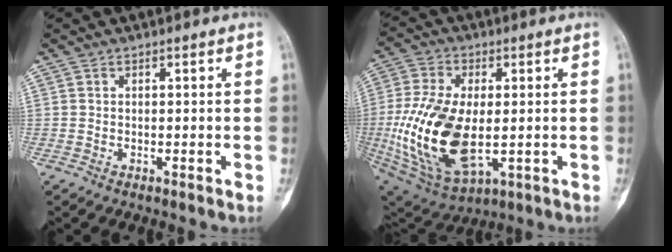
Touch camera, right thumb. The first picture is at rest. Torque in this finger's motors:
{"motor_torque": [2.06, 1.57, 1.19, -1.37, 0.58]}